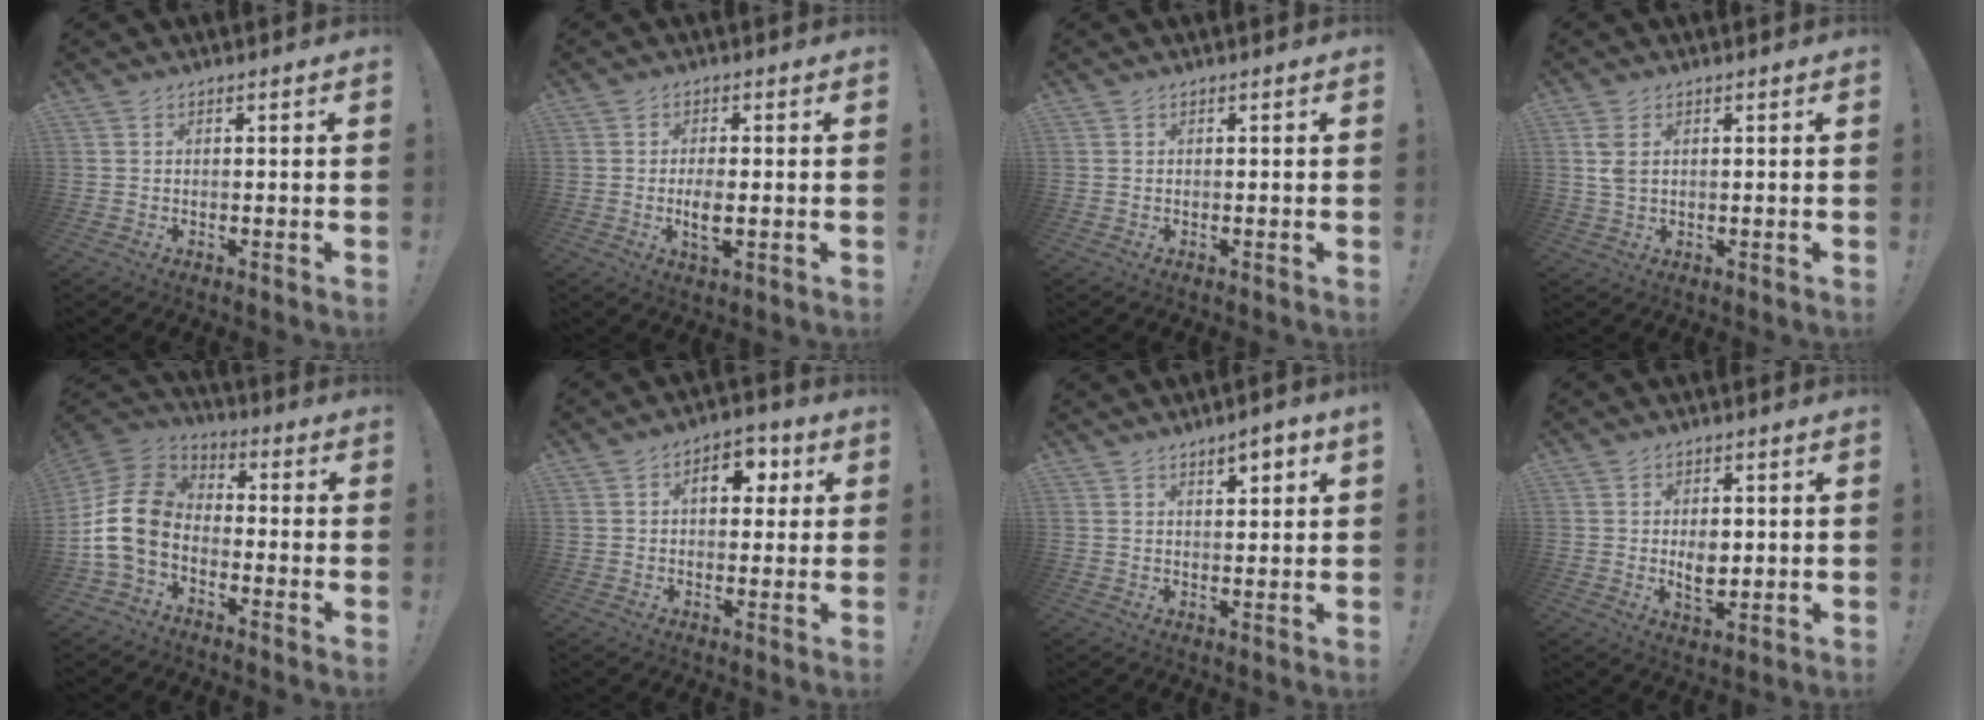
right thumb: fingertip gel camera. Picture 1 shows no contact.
{"total": 4.9, "force": [-0.9, 1.7, 4.5], "torque": [-0.098, -0.008, -0.018]}
{"total": 0.0}
{"total": 4.0, "force": [1.3, 2.4, 2.9], "torque": [-0.055, 0.005, 0.025]}
{"total": 14.4, "force": [-3.2, 10.3, 9.5], "torque": [-0.192, 0.030, -0.045]}
{"total": 8.1, "force": [2.2, 4.9, 6.1], "torque": [-0.072, 0.004, 0.032]}
{"total": 4.3, "force": [2.9, 1.1, 3.0], "torque": [-0.032, -0.019, 0.044]}
{"total": 5.7, "force": [0.3, 3.9, 4.1], "torque": [-0.055, -0.003, 0.003]}